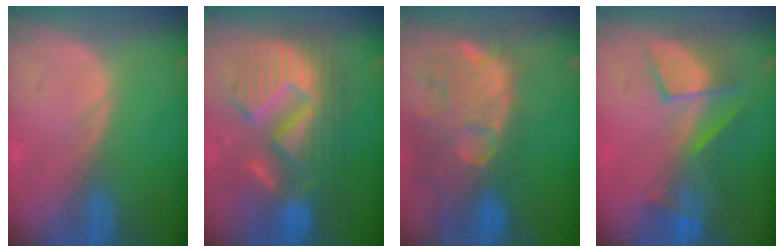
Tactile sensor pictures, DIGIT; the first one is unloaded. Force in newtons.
{"total": 13.1, "press": 13.0, "slide": 1.4}
{"total": 14.5, "press": 11.7, "slide": 8.5}
{"total": 7.6, "press": 7.1, "slide": 2.6}